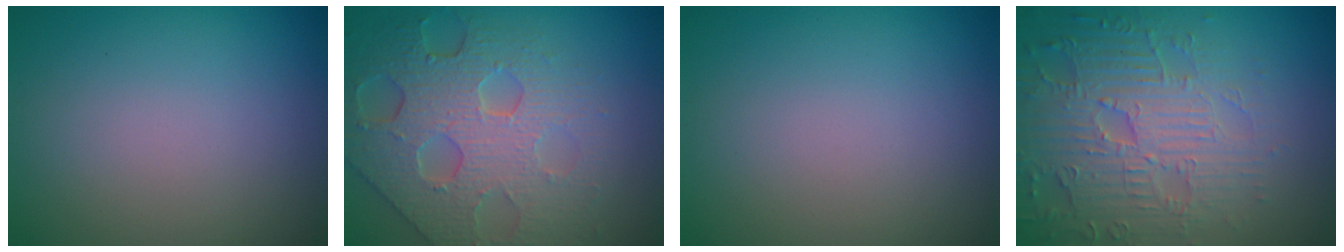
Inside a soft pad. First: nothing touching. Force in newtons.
{"total": 7.4, "press": 5.6, "slide": 4.9}
{"total": 0.0}
{"total": 6.1, "press": 5.2, "slide": 3.1}